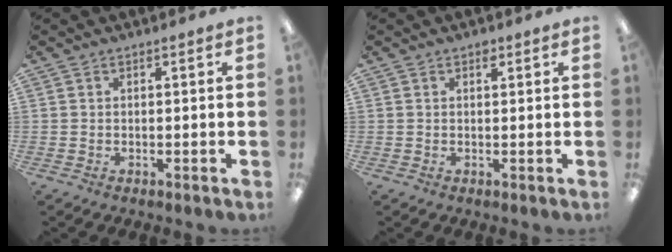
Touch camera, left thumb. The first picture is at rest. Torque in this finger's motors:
{"motor_torque": [0.10, 0.05, 0.38, -0.15, 0.00]}